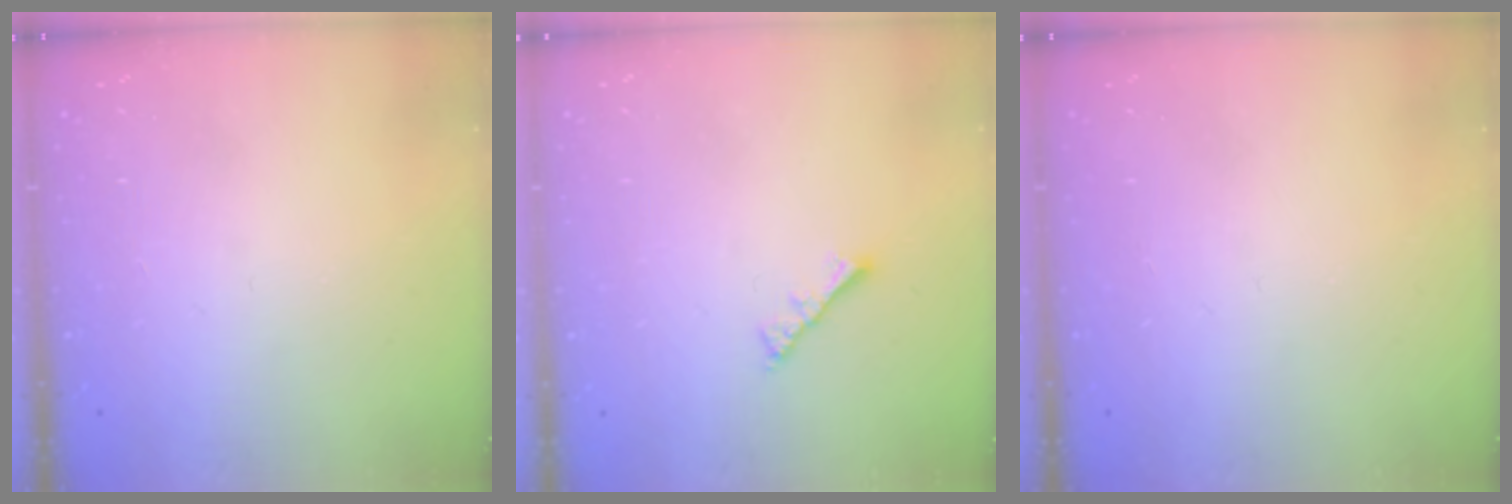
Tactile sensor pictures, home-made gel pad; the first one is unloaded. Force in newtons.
{"total": 2.8, "press": 2.8, "slide": 0.6}
{"total": 0.0}